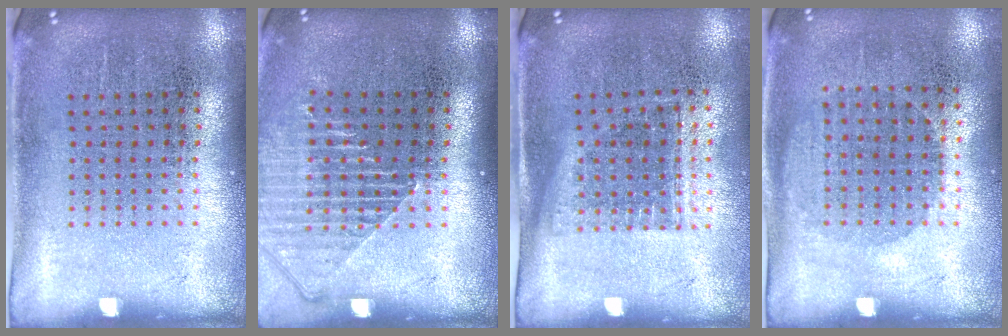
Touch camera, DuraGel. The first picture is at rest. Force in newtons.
{"total": 1.3, "press": 1.3, "slide": 0.4}
{"total": 1.2, "press": 0.9, "slide": 0.7}
{"total": 1.0, "press": 0.9, "slide": 0.4}